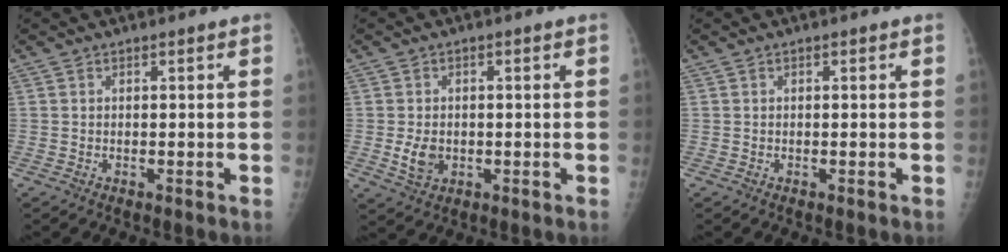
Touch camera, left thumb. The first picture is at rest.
{"total": 4.3, "force": [-0.9, 3.3, 2.6], "torque": [-0.038, -0.004, -0.009]}
{"total": 0.0}